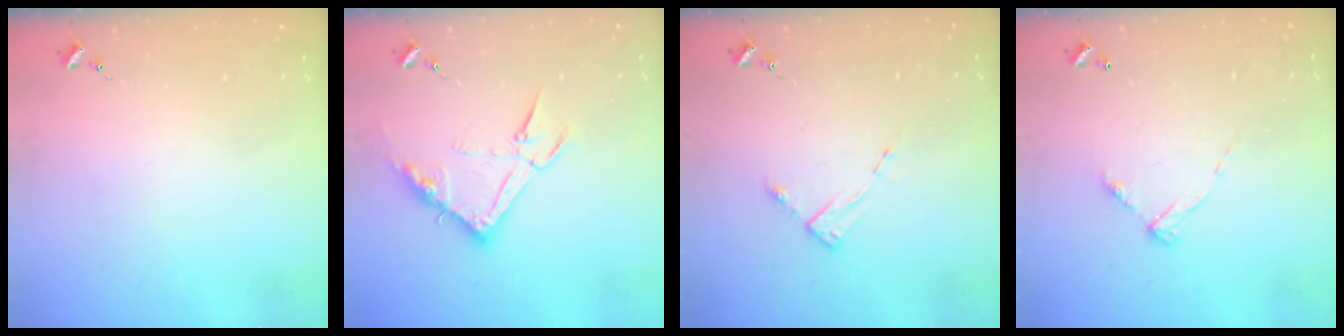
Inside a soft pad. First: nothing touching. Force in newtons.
{"total": 13.8, "press": 13.8, "slide": 0.8}
{"total": 2.8, "press": 2.8, "slide": 0.4}
{"total": 5.8, "press": 5.8, "slide": 0.4}